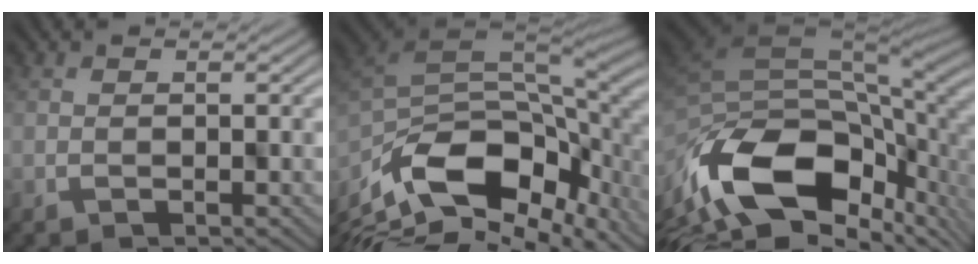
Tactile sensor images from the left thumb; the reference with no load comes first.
{"total": 13.1, "force": [-4.9, 6.9, 10.0], "torque": [-0.227, -0.029, -0.077]}
{"total": 14.9, "force": [-2.8, 8.5, 11.9], "torque": [-0.253, -0.044, -0.026]}